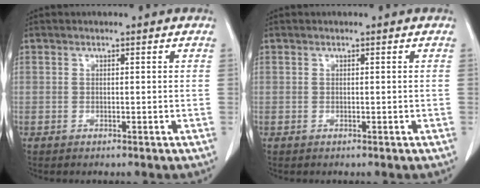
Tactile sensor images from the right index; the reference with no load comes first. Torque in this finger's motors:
{"motor_torque": [-0.04, 0.04, 0.00, 0.00]}